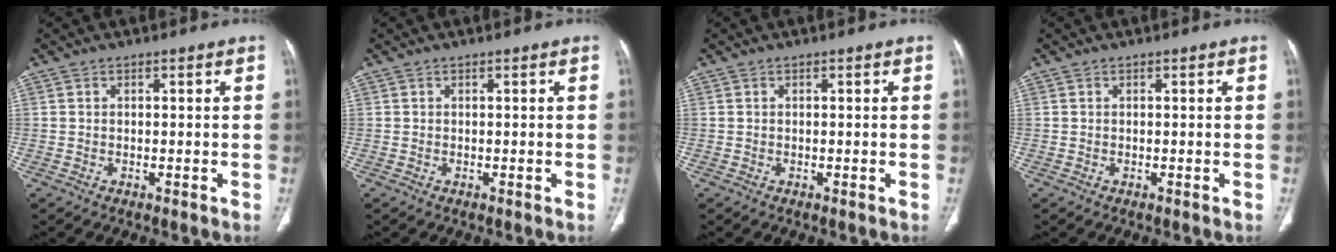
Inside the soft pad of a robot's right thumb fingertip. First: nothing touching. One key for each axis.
{"total": 0.0}
{"total": 0.0}
{"total": 0.0}